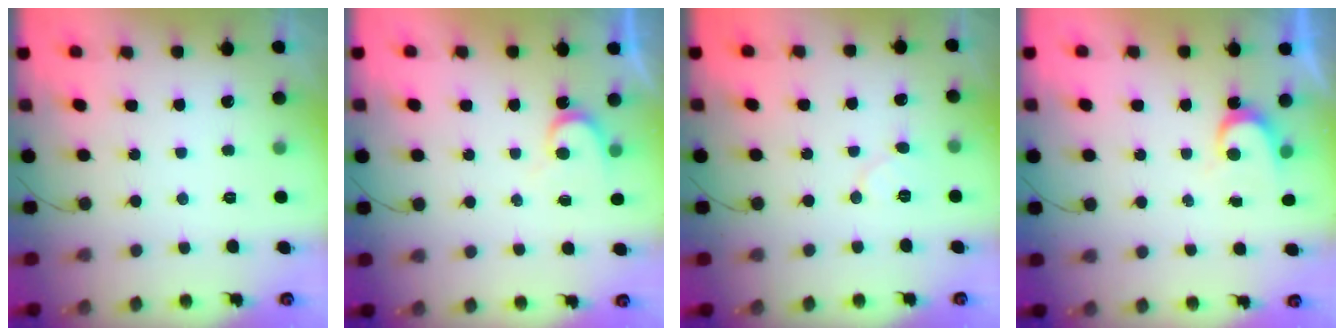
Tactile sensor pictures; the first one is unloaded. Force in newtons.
{"total": 5.7, "press": 5.7, "slide": 0.2}
{"total": 5.6, "press": 5.6, "slide": 0.7}
{"total": 3.4, "press": 3.3, "slide": 0.4}